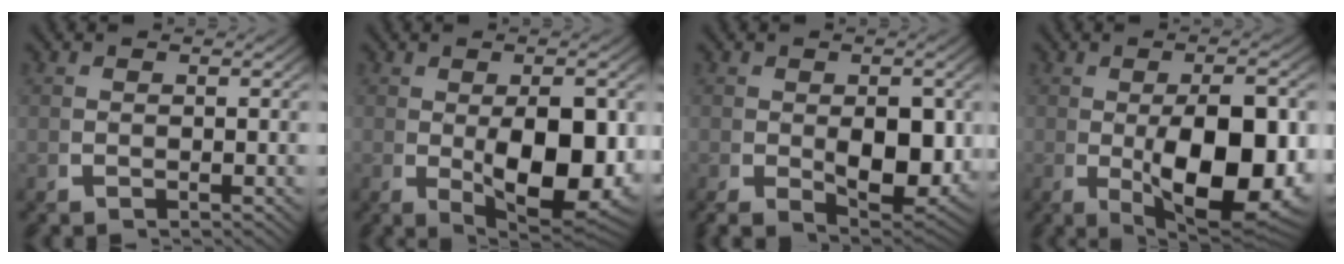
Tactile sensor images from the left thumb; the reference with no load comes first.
{"total": 10.8, "force": [-1.6, 6.0, 8.9], "torque": [-0.153, -0.051, 0.005]}
{"total": 6.9, "force": [-0.9, 4.0, 5.5], "torque": [-0.095, -0.042, 0.005]}
{"total": 13.4, "force": [-2.4, 7.3, 11.0], "torque": [-0.193, -0.056, -0.004]}